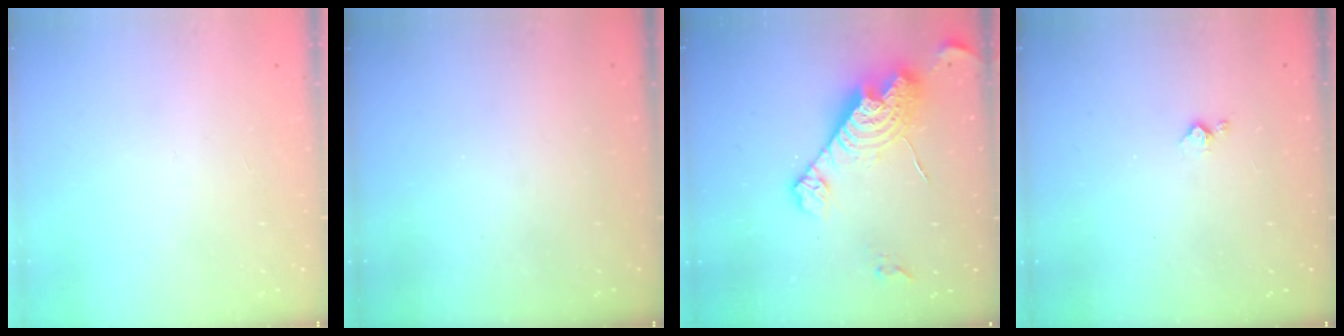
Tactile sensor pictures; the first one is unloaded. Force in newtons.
{"total": 0.0}
{"total": 21.5, "press": 21.4, "slide": 1.6}
{"total": 2.8, "press": 2.7, "slide": 0.4}